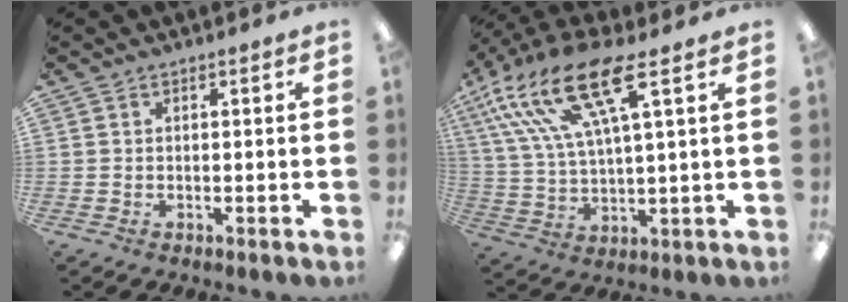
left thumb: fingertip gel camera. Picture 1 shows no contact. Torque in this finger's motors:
{"motor_torque": [0.50, 0.62, 1.93, -0.84, 0.61]}